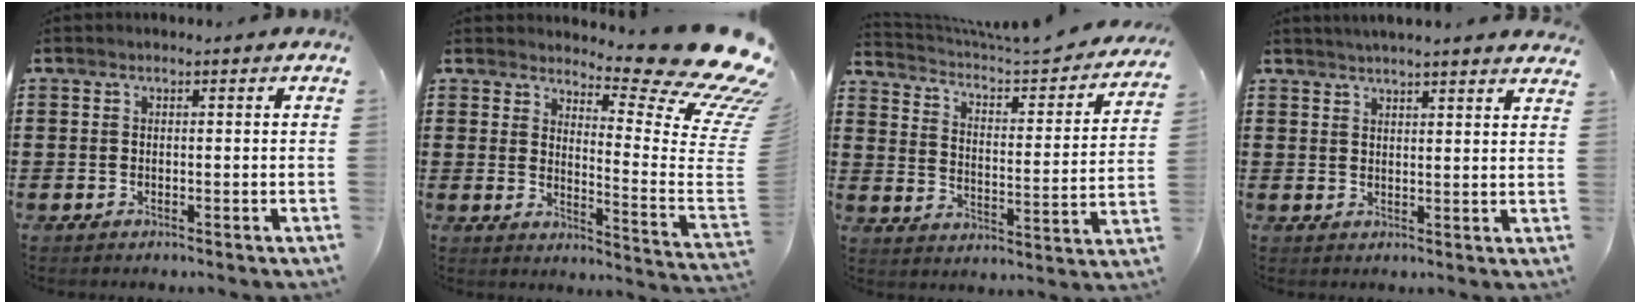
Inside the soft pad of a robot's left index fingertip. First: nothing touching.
{"total": 13.3, "force": [10.7, 2.0, 7.6], "torque": [-0.111, -0.094, 0.179]}
{"total": 4.2, "force": [3.8, 0.6, 1.8], "torque": [-0.050, -0.040, 0.053]}
{"total": 2.7, "force": [2.7, -0.5, 0.3], "torque": [-0.012, -0.010, 0.049]}